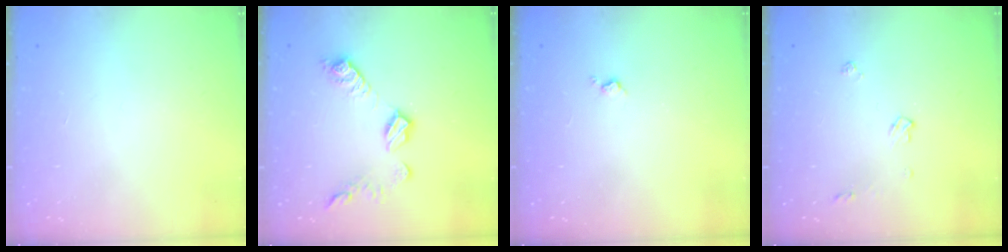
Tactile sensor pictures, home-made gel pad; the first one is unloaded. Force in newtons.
{"total": 11.0, "press": 11.0, "slide": 0.3}
{"total": 2.6, "press": 2.6, "slide": 0.4}
{"total": 4.7, "press": 4.7, "slide": 0.7}